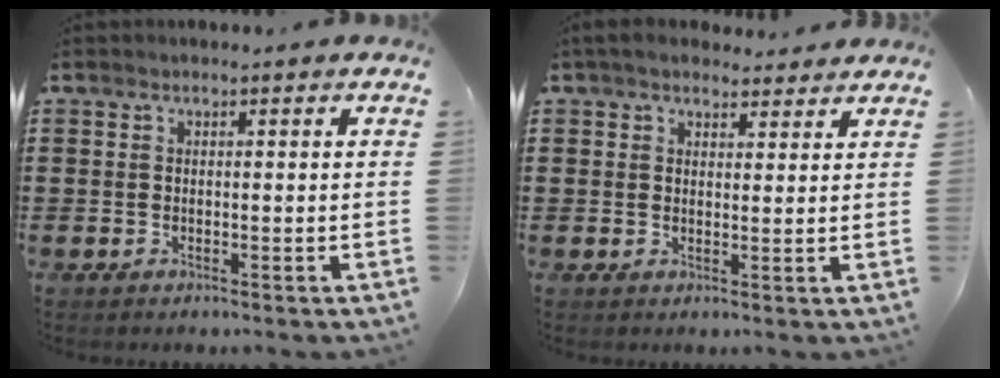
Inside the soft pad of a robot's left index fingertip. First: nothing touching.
{"total": 3.7, "force": [3.2, 1.6, 1.0], "torque": [-0.029, -0.002, 0.061]}